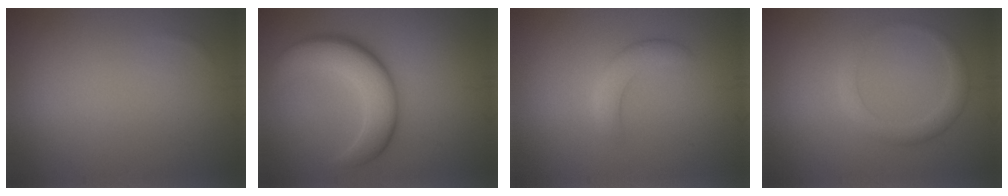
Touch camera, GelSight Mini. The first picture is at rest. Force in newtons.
{"total": 7.3, "press": 7.3, "slide": 0.4}
{"total": 2.6, "press": 2.6, "slide": 0.1}
{"total": 2.2, "press": 2.2, "slide": 0.1}